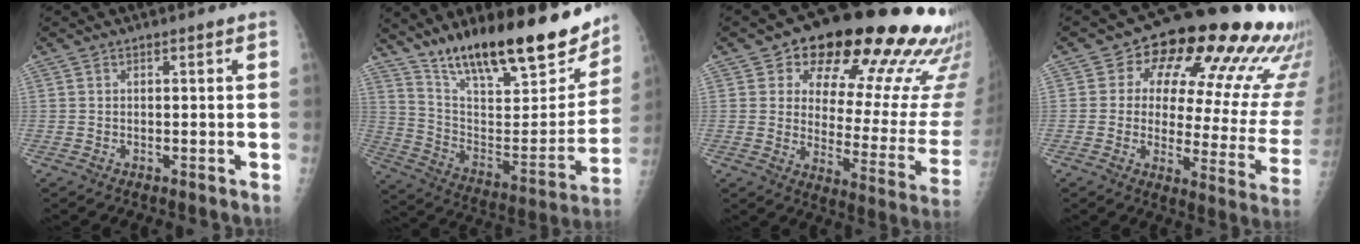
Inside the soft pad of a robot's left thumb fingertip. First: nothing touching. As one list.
[{"total": 26.9, "force": [19.7, 8.0, 16.5], "torque": [-0.221, -0.078, 0.315]}, {"total": 26.5, "force": [18.0, 11.4, 15.9], "torque": [-0.166, -0.072, 0.227]}, {"total": 23.7, "force": [12.8, 11.1, 16.6], "torque": [-0.181, -0.036, 0.156]}]